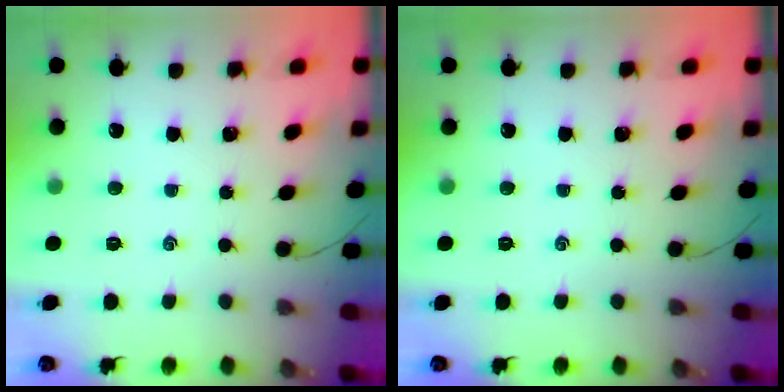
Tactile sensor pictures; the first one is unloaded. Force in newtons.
{"total": 0.0}